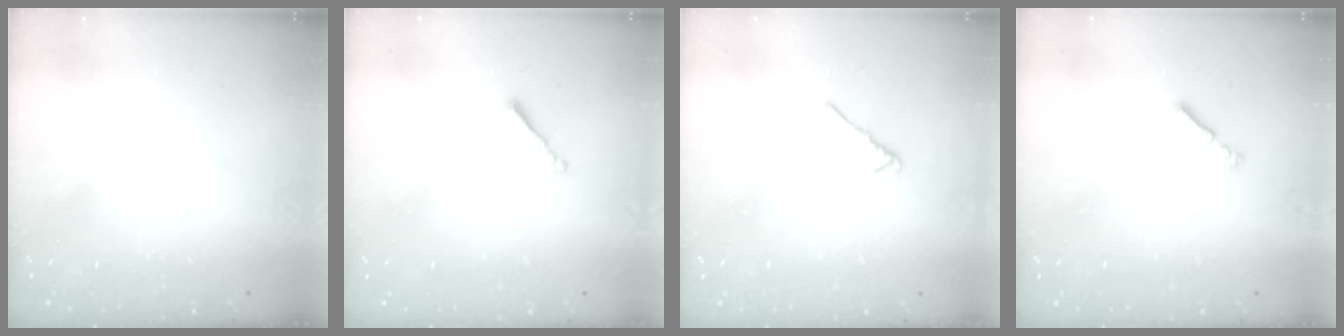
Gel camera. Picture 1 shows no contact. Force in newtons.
{"total": 1.2, "press": 1.1, "slide": 0.5}
{"total": 2.6, "press": 2.6, "slide": 0.6}
{"total": 1.3, "press": 1.2, "slide": 0.5}